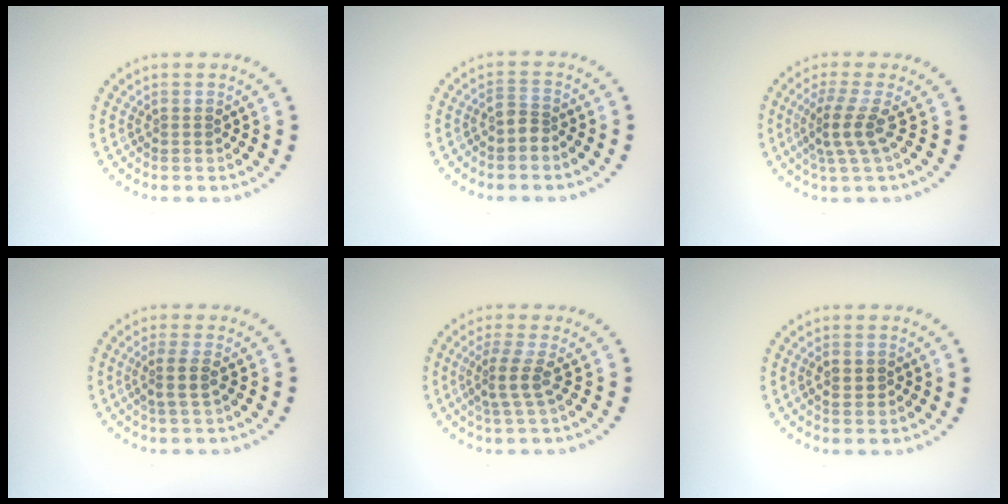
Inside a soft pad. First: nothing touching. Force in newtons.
{"total": 1.6, "press": 1.2, "slide": 1.1}
{"total": 3.0, "press": 2.0, "slide": 2.2}
{"total": 1.8, "press": 1.4, "slide": 1.1}
{"total": 2.4, "press": 1.7, "slide": 1.8}
{"total": 1.0, "press": 0.9, "slide": 0.3}